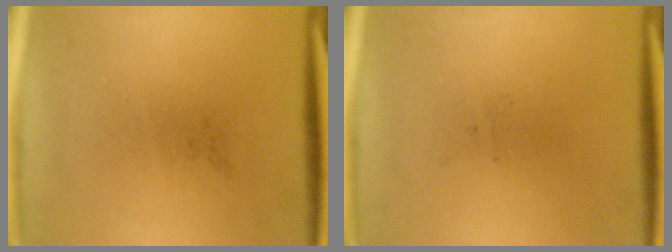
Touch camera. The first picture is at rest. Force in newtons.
{"total": 0.0}